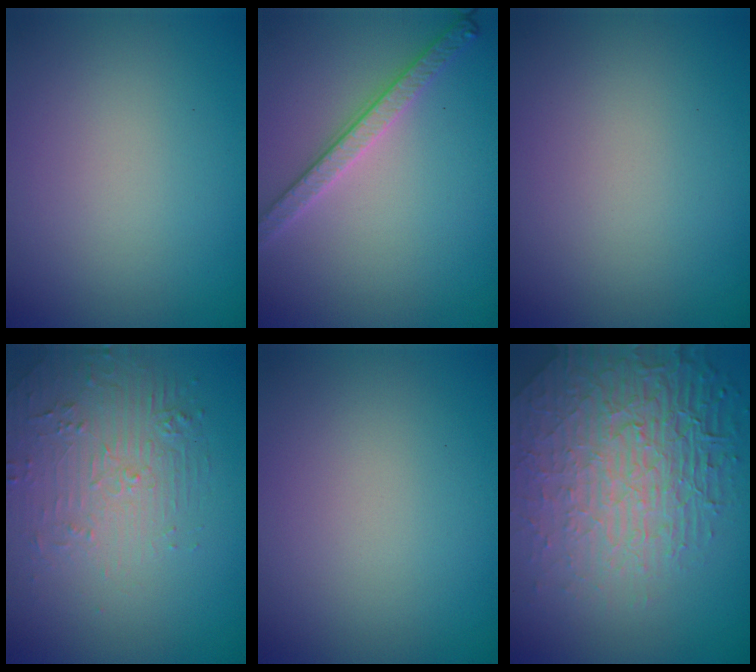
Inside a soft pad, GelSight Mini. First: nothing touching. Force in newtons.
{"total": 2.8, "press": 2.7, "slide": 0.8}
{"total": 0.0}
{"total": 2.1, "press": 1.5, "slide": 1.5}
{"total": 0.0}
{"total": 8.9, "press": 6.0, "slide": 6.6}